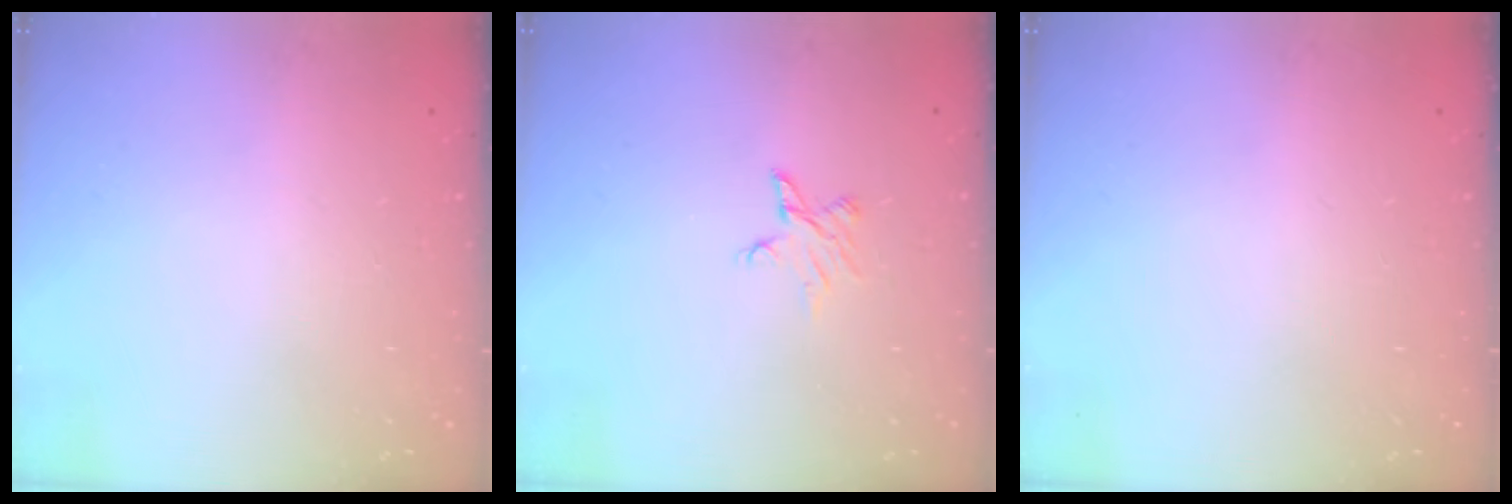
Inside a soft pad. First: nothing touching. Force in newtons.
{"total": 2.9, "press": 2.9, "slide": 0.2}
{"total": 0.0}